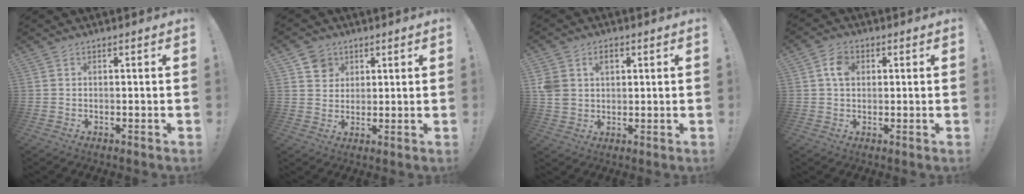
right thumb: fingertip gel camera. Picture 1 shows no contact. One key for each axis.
{"total": 6.1, "fx": 3.0, "fy": 5.2, "fz": 0.7, "tx": 0.001, "ty": -0.018, "tz": 0.060}
{"total": 6.5, "fx": 2.0, "fy": 5.3, "fz": 3.1, "tx": -0.068, "ty": -0.001, "tz": 0.036}
{"total": 5.1, "fx": 1.2, "fy": 3.9, "fz": 3.1, "tx": -0.044, "ty": 0.006, "tz": 0.022}